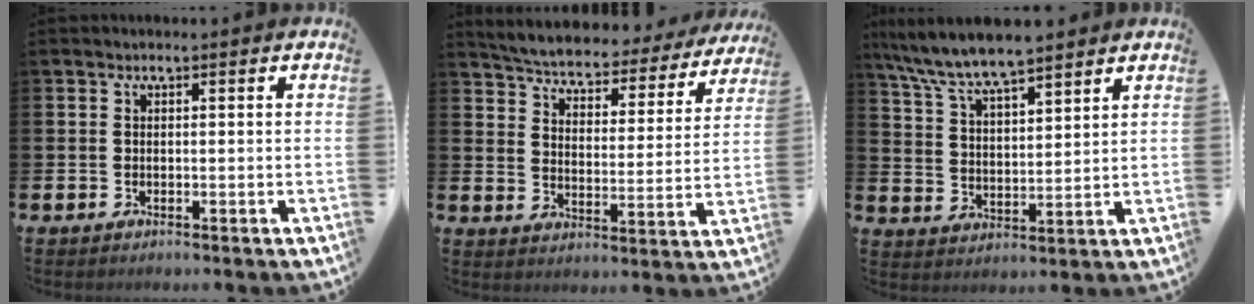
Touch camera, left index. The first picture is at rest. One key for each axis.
{"total": 4.9, "fx": 4.7, "fy": 0.9, "fz": 1.1, "tx": -0.049, "ty": -0.040, "tz": 0.074}
{"total": 7.7, "fx": 7.3, "fy": 0.9, "fz": 2.3, "tx": -0.079, "ty": -0.032, "tz": 0.133}